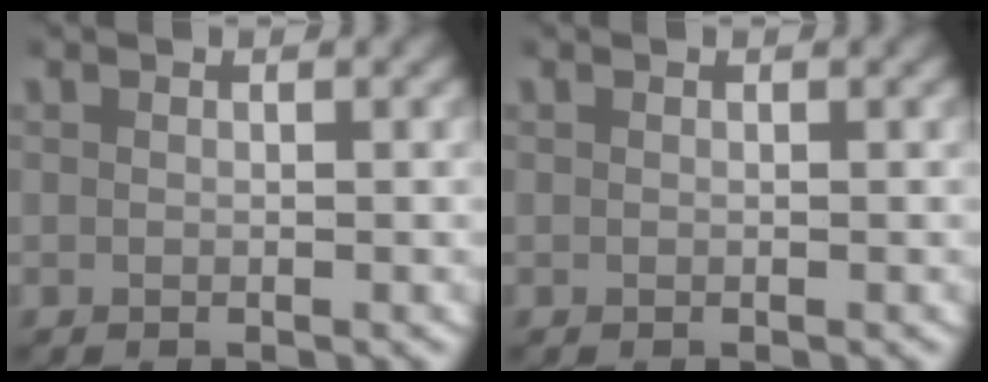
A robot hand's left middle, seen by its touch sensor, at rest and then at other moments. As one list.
[{"total": 0.0}]